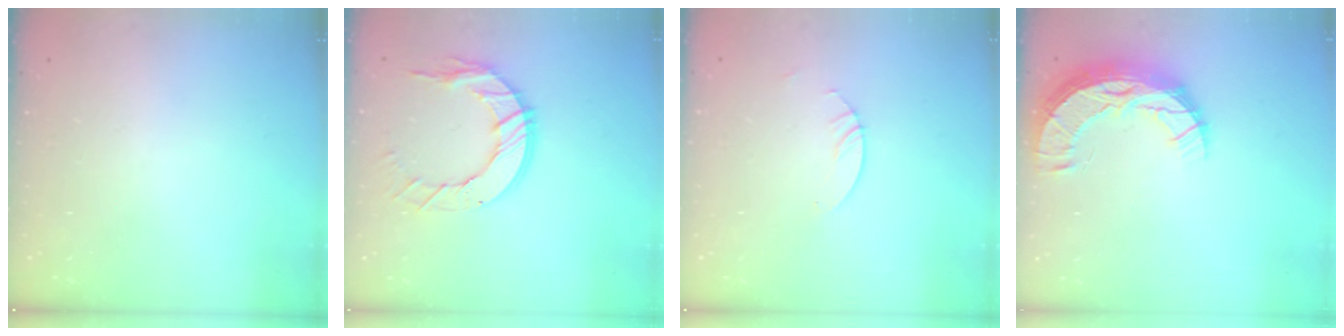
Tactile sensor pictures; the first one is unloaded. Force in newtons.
{"total": 12.3, "press": 12.3, "slide": 1.2}
{"total": 2.4, "press": 2.4, "slide": 0.2}
{"total": 13.0, "press": 13.0, "slide": 0.9}